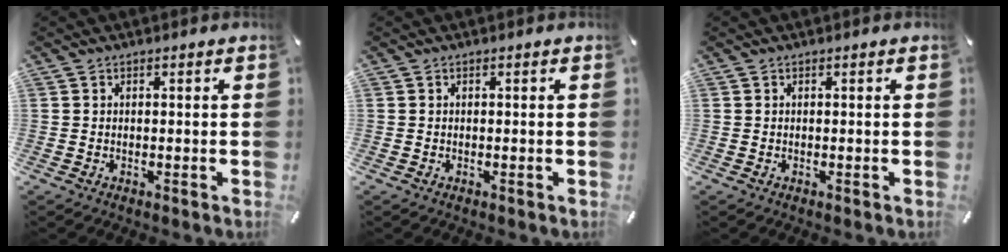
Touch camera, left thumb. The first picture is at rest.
{"total": 0.0}
{"total": 0.0}